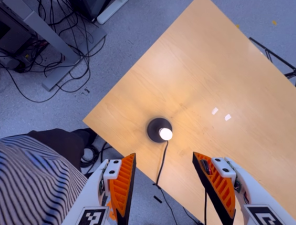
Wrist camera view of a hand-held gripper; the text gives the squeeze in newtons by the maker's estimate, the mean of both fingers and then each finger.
{"total": 0.0}